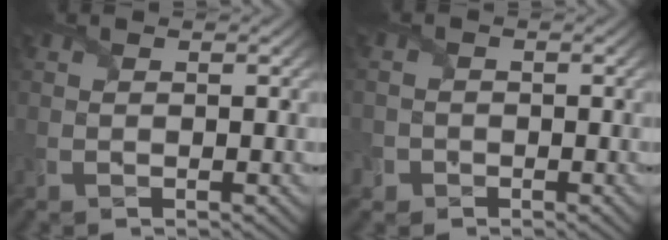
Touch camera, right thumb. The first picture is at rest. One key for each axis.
{"total": 3.0, "fx": -1.2, "fy": 2.7, "fz": 0.3, "tx": -0.014, "ty": -0.004, "tz": -0.035}